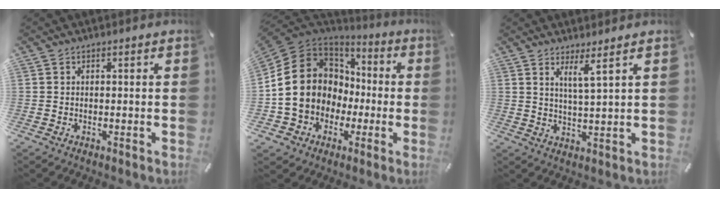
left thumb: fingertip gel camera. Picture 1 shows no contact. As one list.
[{"total": 16.3, "force": [-1.6, 14.7, 6.9], "torque": [-0.153, 0.011, -0.021]}, {"total": 5.0, "force": [3.4, -0.4, 3.6], "torque": [-0.072, -0.016, 0.055]}]